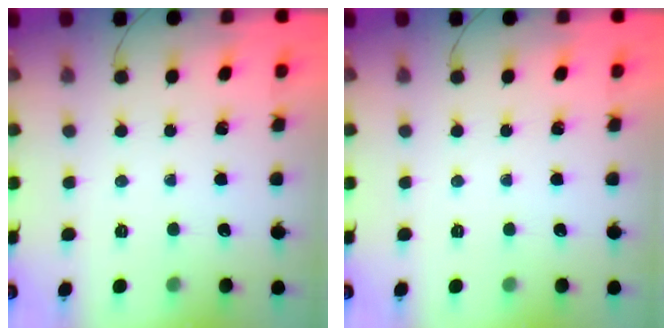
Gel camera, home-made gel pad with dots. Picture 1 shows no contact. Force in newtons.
{"total": 0.0}